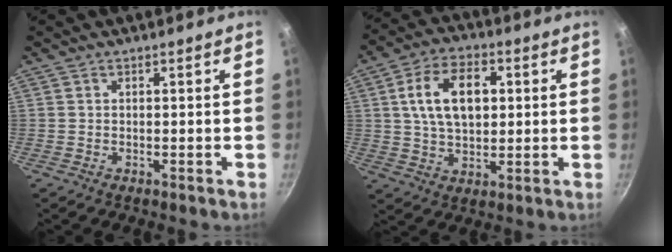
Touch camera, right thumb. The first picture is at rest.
{"total": 12.8, "force": [2.5, 7.9, 9.8], "torque": [-0.150, 0.008, 0.040]}